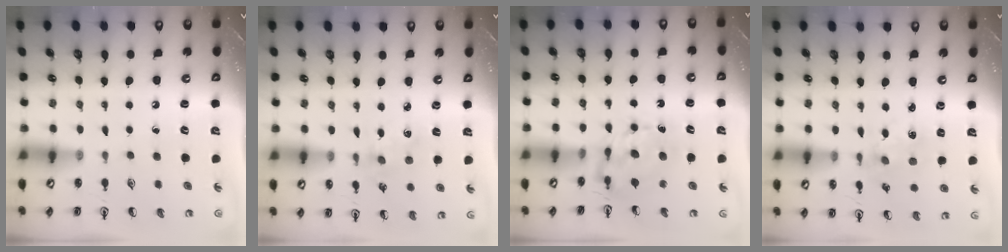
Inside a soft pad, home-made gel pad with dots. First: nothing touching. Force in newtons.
{"total": 2.3, "press": 2.2, "slide": 0.4}
{"total": 6.5, "press": 6.5, "slide": 0.7}
{"total": 1.7, "press": 1.7, "slide": 0.3}